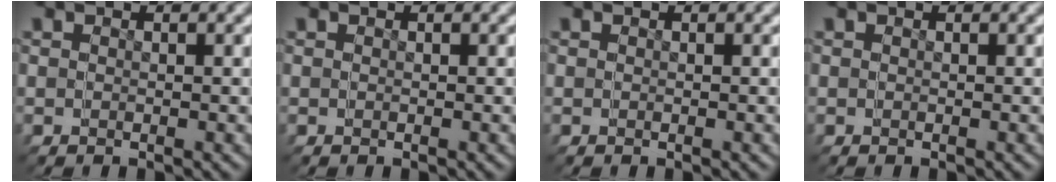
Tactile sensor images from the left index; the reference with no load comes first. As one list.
[{"total": 0.0}, {"total": 0.0}, {"total": 0.0}]